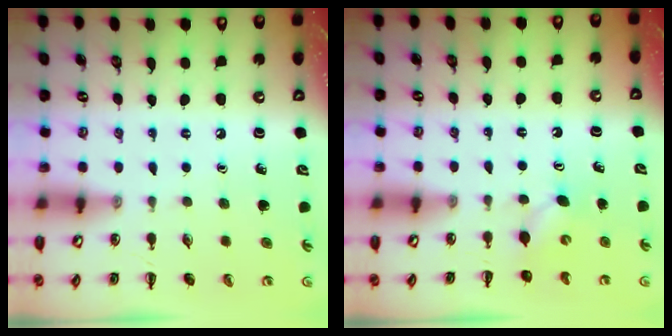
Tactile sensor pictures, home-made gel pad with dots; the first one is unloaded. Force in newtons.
{"total": 3.5, "press": 3.4, "slide": 0.8}